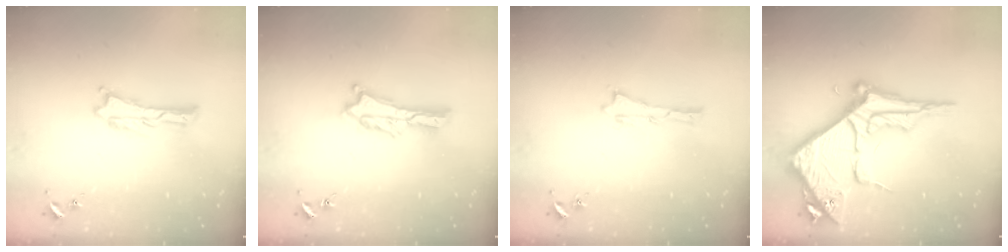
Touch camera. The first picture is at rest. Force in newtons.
{"total": 1.8, "press": 1.8, "slide": 0.2}
{"total": 0.0}
{"total": 11.0, "press": 10.9, "slide": 1.2}